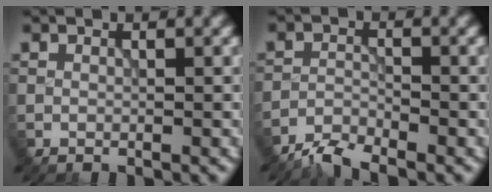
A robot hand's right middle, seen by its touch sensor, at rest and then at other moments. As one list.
[{"total": 2.9, "force": [-2.7, 0.3, 0.9], "torque": [-0.018, -0.002, -0.062]}]